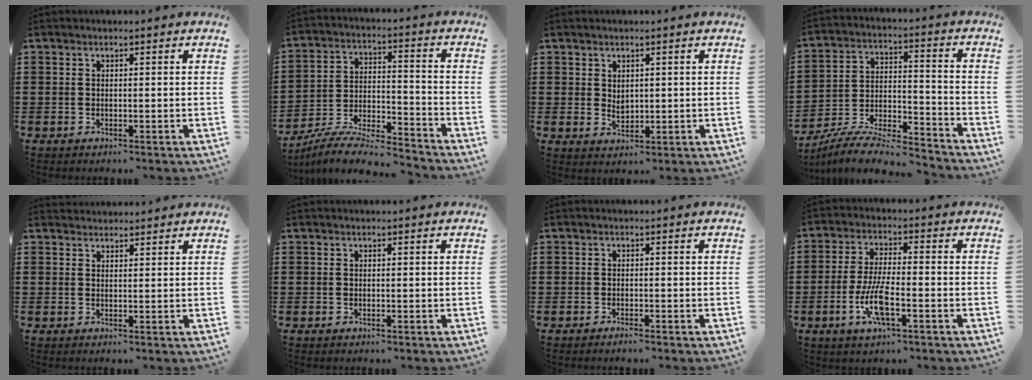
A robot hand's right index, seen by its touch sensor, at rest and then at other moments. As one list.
[{"total": 8.0, "force": [-7.5, 0.5, 2.6], "torque": [-0.045, 0.005, -0.146]}, {"total": 1.7, "force": [0.7, 1.1, 1.0], "torque": [-0.013, 0.000, 0.013]}, {"total": 8.3, "force": [-7.7, 0.7, 2.9], "torque": [-0.049, 0.006, -0.151]}, {"total": 1.6, "force": [1.5, -0.2, -0.5], "torque": [0.007, 0.002, 0.030]}, {"total": 0.0}, {"total": 0.9, "force": [-0.7, -0.4, 0.2], "torque": [-0.006, -0.004, -0.014]}, {"total": 7.3, "force": [-2.8, 1.8, 6.5], "torque": [-0.146, -0.015, -0.055]}]